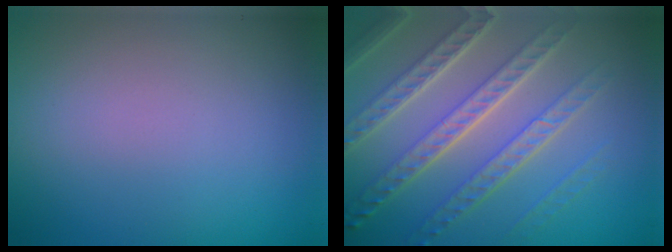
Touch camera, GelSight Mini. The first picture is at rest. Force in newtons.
{"total": 7.3, "press": 5.3, "slide": 5.1}